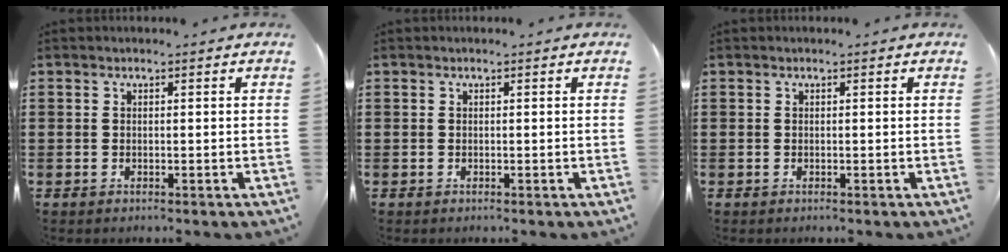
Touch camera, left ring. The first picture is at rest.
{"total": 0.0}
{"total": 0.0}